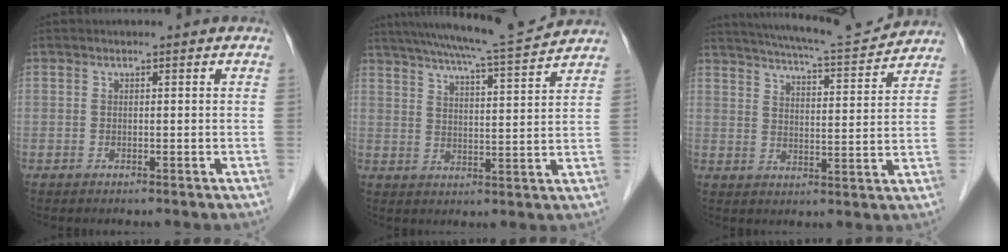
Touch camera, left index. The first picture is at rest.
{"total": 14.6, "force": [13.4, -0.8, 5.8], "torque": [-0.106, -0.005, 0.194]}
{"total": 14.0, "force": [13.2, 0.7, 4.7], "torque": [-0.083, 0.001, 0.185]}